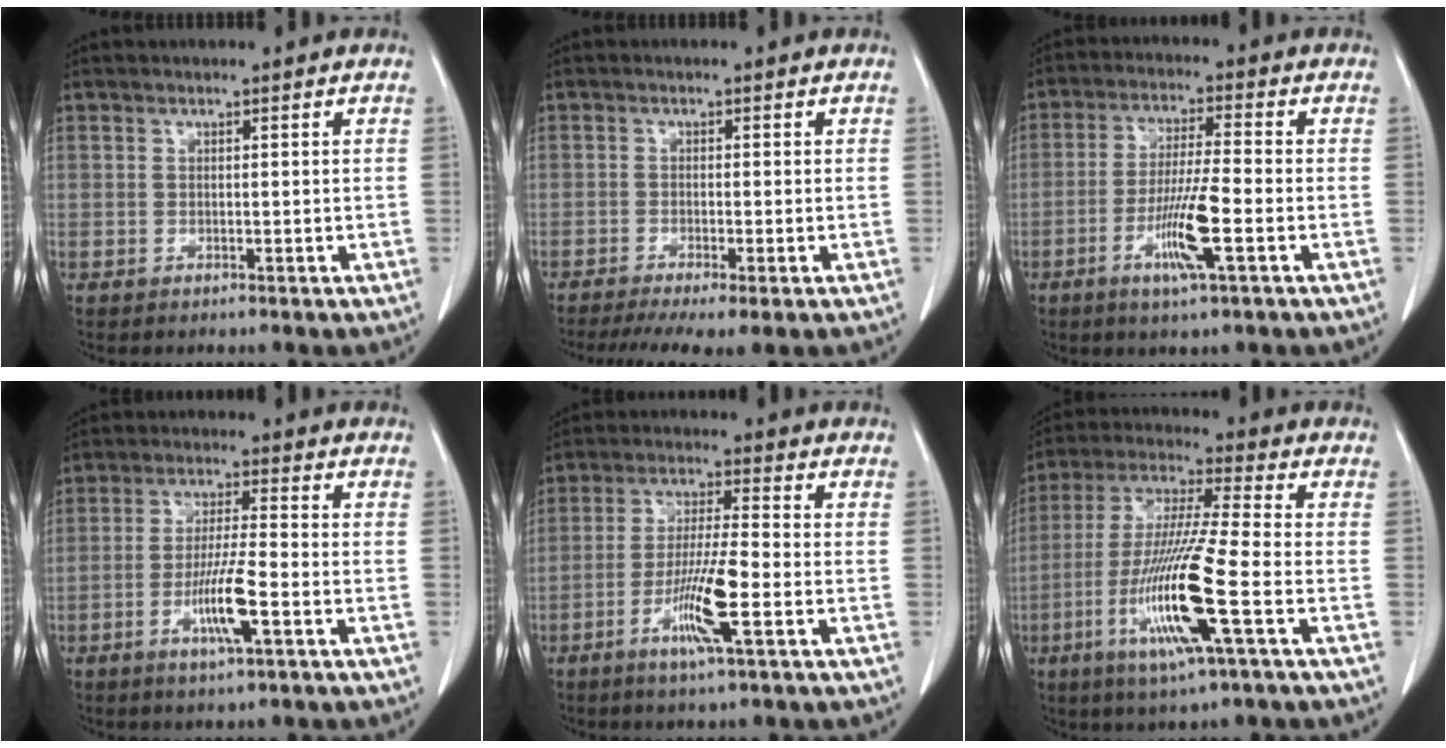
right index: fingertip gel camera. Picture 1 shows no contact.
{"total": 7.2, "force": [-5.0, 1.0, 5.1], "torque": [-0.081, -0.014, -0.083]}
{"total": 8.6, "force": [-3.2, -0.1, 8.0], "torque": [-0.154, -0.013, -0.061]}
{"total": 7.6, "force": [-3.0, 0.3, 7.0], "torque": [-0.134, -0.008, -0.055]}
{"total": 9.1, "force": [-3.4, -0.1, 8.4], "torque": [-0.162, -0.013, -0.067]}
{"total": 15.4, "force": [-5.2, -0.2, 14.5], "torque": [-0.299, -0.021, -0.102]}